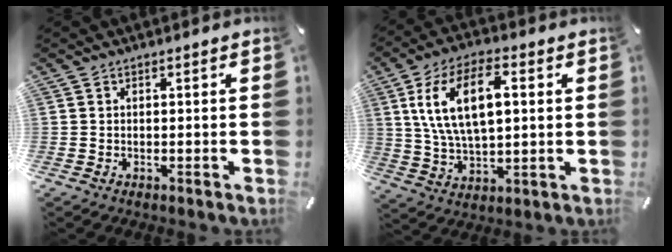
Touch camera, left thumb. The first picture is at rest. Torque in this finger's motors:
{"motor_torque": [2.11, 2.90, 1.55, -1.22, 0.46]}